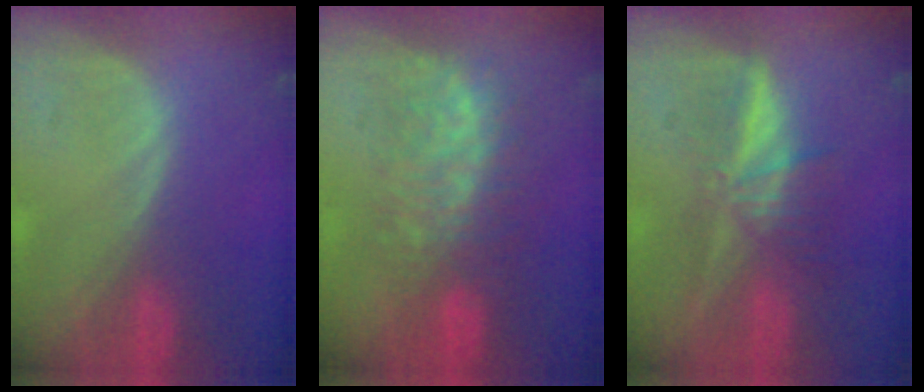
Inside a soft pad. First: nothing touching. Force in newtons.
{"total": 7.8, "press": 7.7, "slide": 1.3}
{"total": 5.8, "press": 5.5, "slide": 2.0}